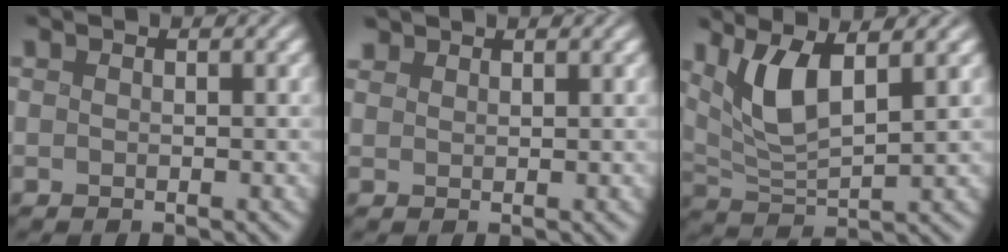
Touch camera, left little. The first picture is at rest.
{"total": 1.1, "force": [1.0, 0.5, 0.1], "torque": [-0.005, 0.004, 0.020]}
{"total": 4.6, "force": [2.0, 1.2, 4.0], "torque": [-0.091, -0.004, 0.041]}